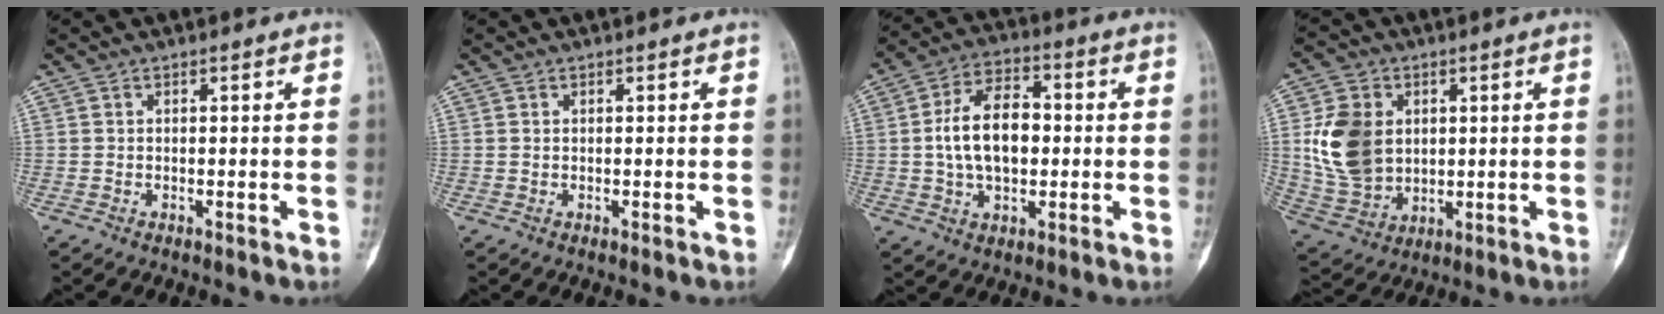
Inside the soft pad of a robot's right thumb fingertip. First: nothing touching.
{"total": 0.0}
{"total": 12.6, "force": [0.2, 7.8, 10.0], "torque": [-0.160, 0.019, 0.000]}
{"total": 13.7, "force": [2.1, 10.5, 8.5], "torque": [-0.145, -0.009, 0.055]}